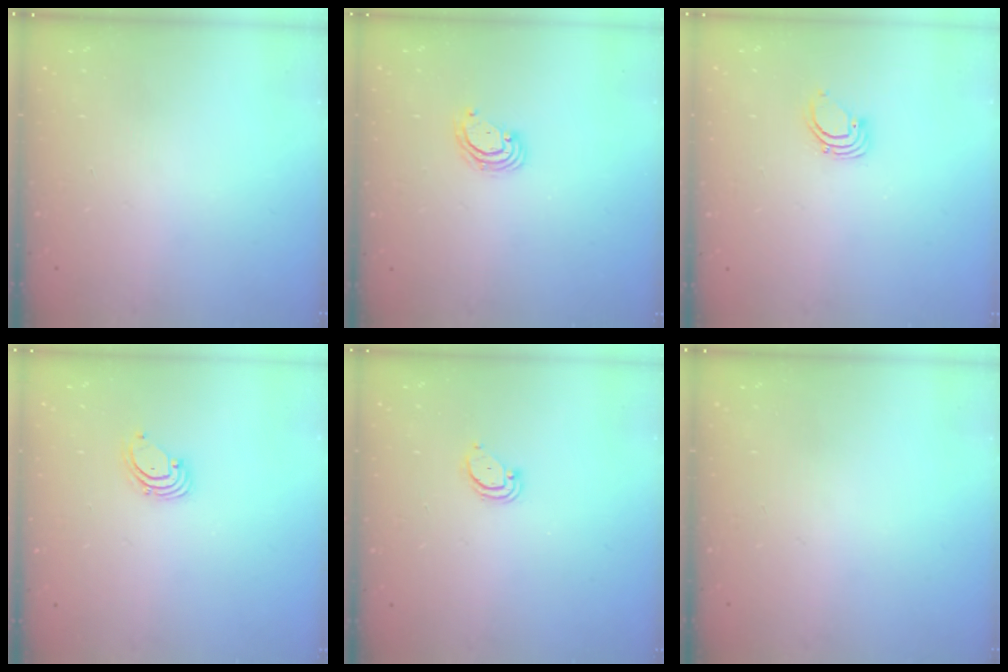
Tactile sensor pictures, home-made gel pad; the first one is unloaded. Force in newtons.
{"total": 3.9, "press": 3.8, "slide": 0.4}
{"total": 2.7, "press": 2.7, "slide": 0.1}
{"total": 1.6, "press": 1.6, "slide": 0.1}
{"total": 2.6, "press": 2.6, "slide": 0.2}
{"total": 0.0}